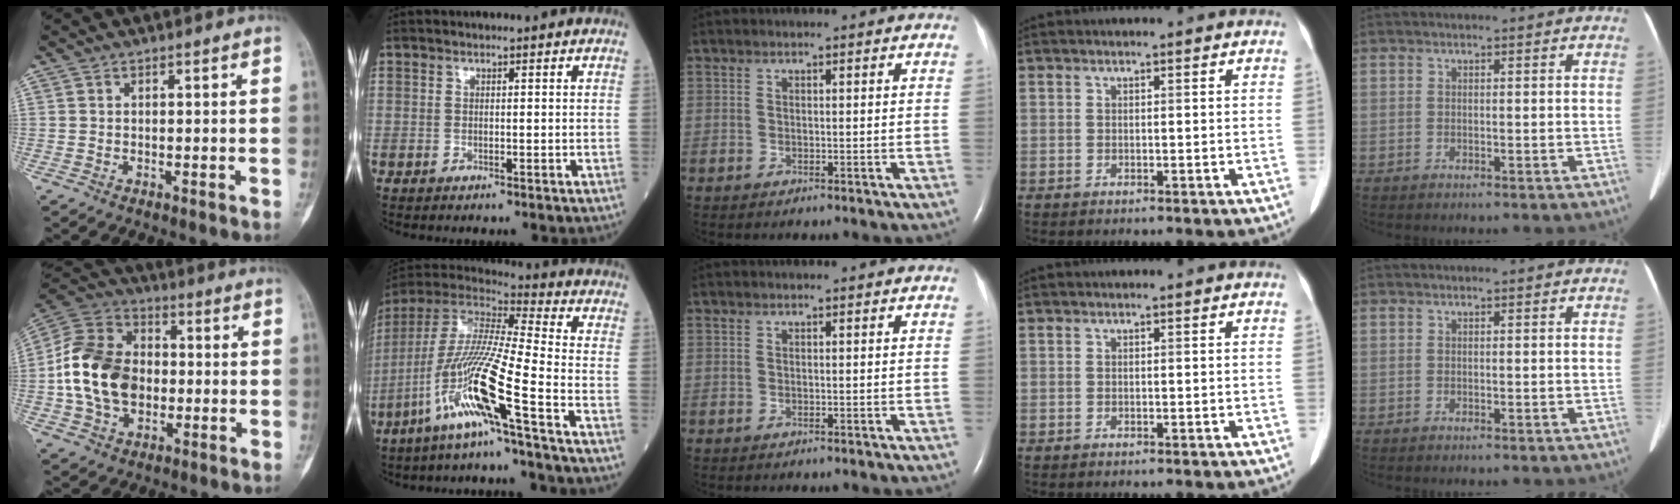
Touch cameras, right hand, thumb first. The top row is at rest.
{"thumb": {"total": 17.6, "force": [-1.5, 12.8, 12.0], "torque": [-0.204, 0.026, -0.030]}, "index": {"total": 16.0, "force": [-7.4, -0.9, 14.1], "torque": [-0.299, -0.025, -0.154]}}